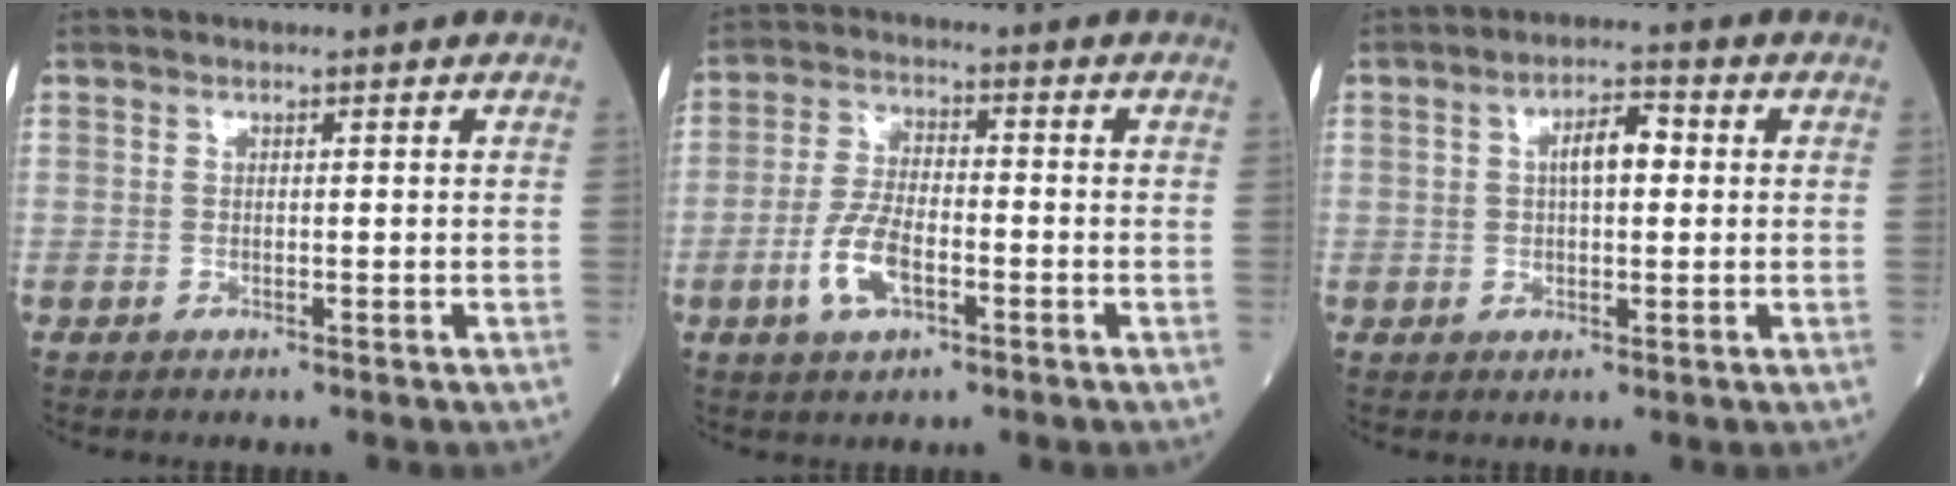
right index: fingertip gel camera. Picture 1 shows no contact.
{"total": 7.1, "force": [-2.8, 2.7, 5.9], "torque": [-0.132, -0.001, -0.053]}
{"total": 5.0, "force": [0.8, 2.0, 4.5], "torque": [-0.076, 0.015, 0.013]}